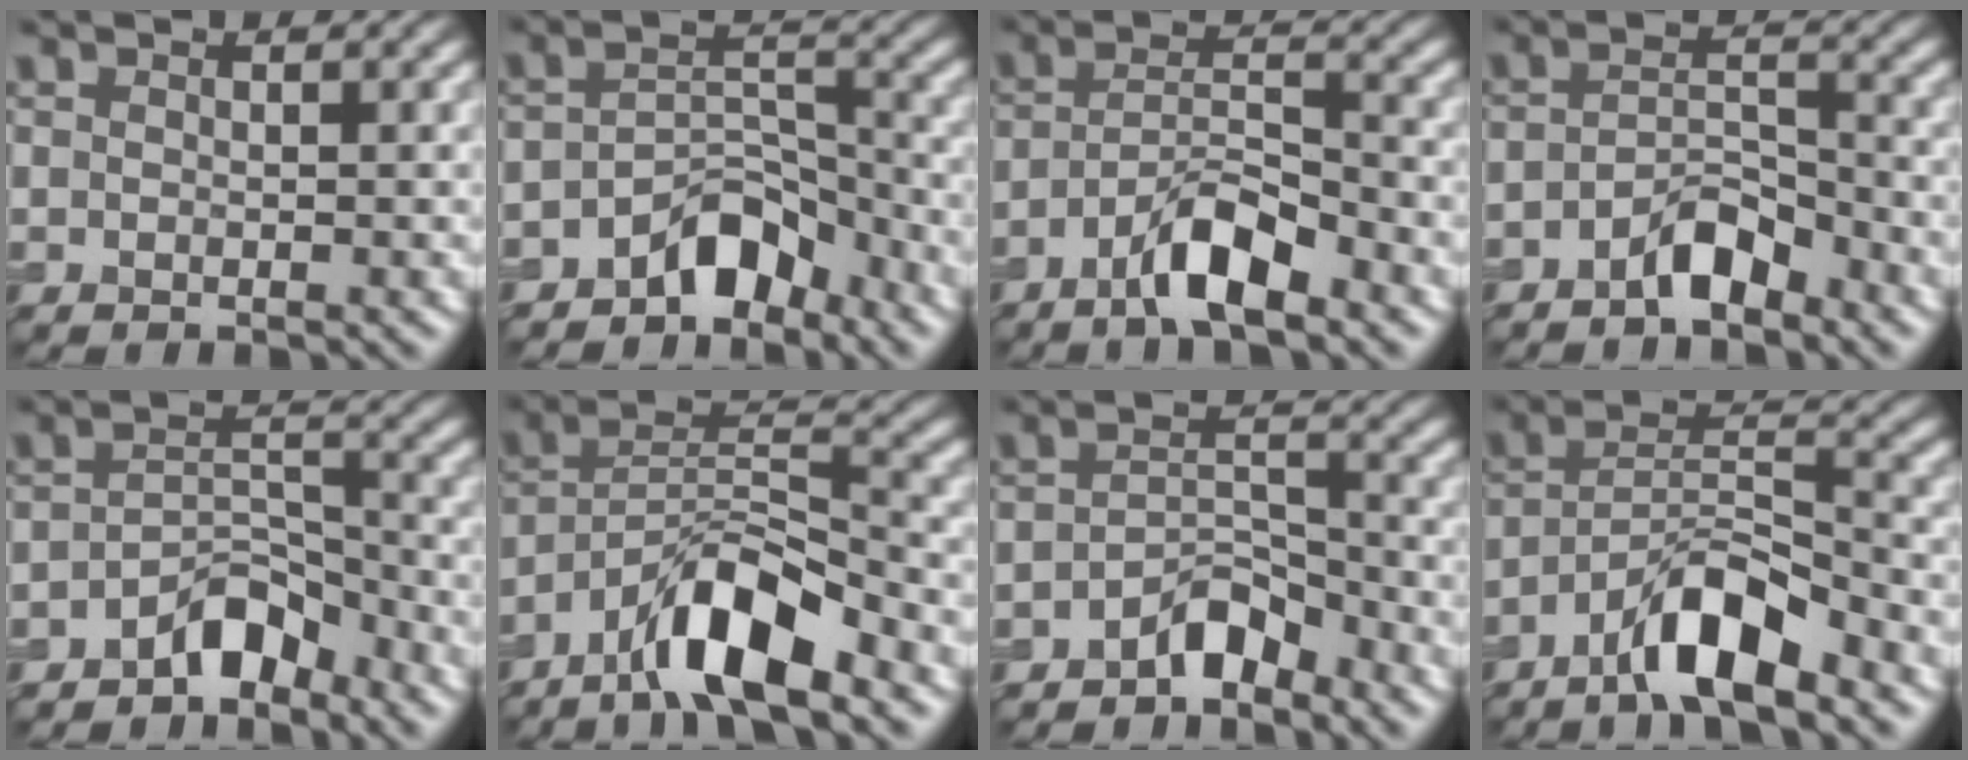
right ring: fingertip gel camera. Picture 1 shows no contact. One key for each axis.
{"total": 4.9, "fx": -3.7, "fy": 2.4, "fz": 2.2, "tx": -0.020, "ty": 0.007, "tz": -0.071}
{"total": 4.9, "fx": -3.2, "fy": 1.1, "fz": 3.5, "tx": -0.063, "ty": 0.009, "tz": -0.061}
{"total": 3.2, "fx": -2.5, "fy": 1.0, "fz": 1.8, "tx": -0.031, "ty": 0.013, "tz": -0.047}
{"total": 4.0, "fx": -3.1, "fy": 1.7, "fz": 1.8, "tx": -0.025, "ty": 0.013, "tz": -0.057}
{"total": 8.2, "fx": -5.7, "fy": 2.0, "fz": 5.6, "tx": -0.096, "ty": 0.012, "tz": -0.103}
{"total": 3.3, "fx": -2.6, "fy": 1.3, "fz": 1.6, "tx": -0.024, "ty": 0.016, "tz": -0.050}
{"total": 6.6, "fx": -4.6, "fy": 1.5, "fz": 4.5, "tx": -0.078, "ty": 0.010, "tz": -0.085}